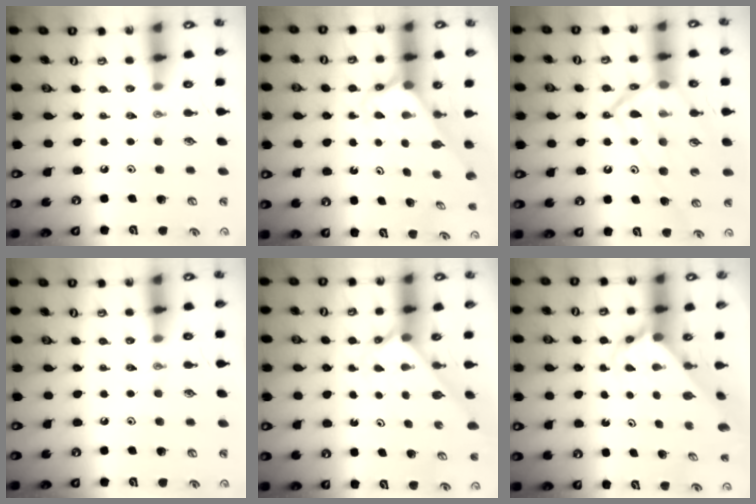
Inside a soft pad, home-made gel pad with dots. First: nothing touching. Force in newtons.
{"total": 2.7, "press": 2.7, "slide": 0.1}
{"total": 16.9, "press": 16.8, "slide": 1.3}
{"total": 0.0}
{"total": 2.3, "press": 2.3, "slide": 0.2}
{"total": 3.7, "press": 3.7, "slide": 0.1}